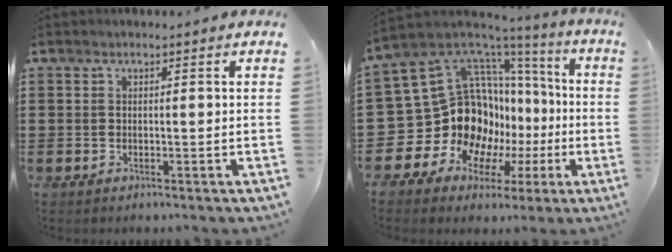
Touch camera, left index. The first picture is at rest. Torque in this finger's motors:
{"motor_torque": [1.45, 0.69, 0.47, 0.06]}